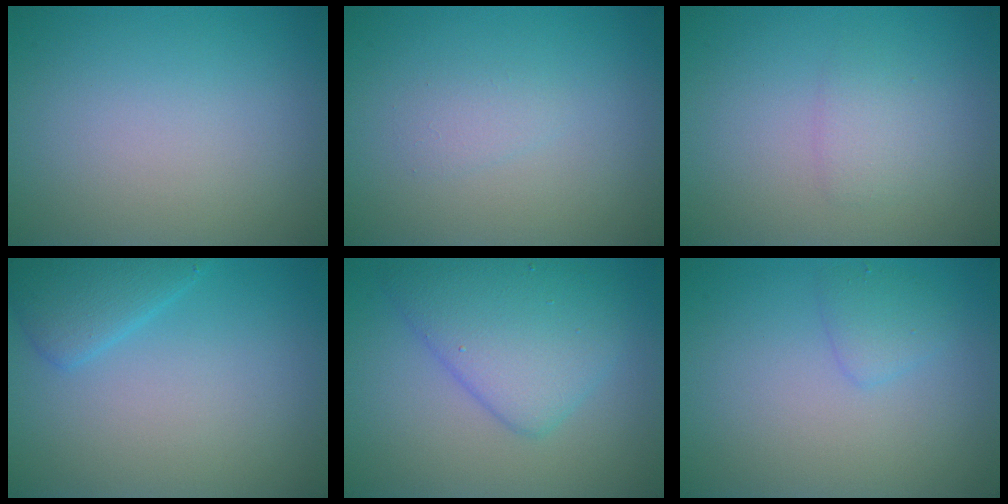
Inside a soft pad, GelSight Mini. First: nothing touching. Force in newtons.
{"total": 1.0, "press": 1.0, "slide": 0.0}
{"total": 1.4, "press": 1.4, "slide": 0.0}
{"total": 2.8, "press": 2.8, "slide": 0.2}
{"total": 5.5, "press": 5.5, "slide": 0.1}
{"total": 1.4, "press": 1.4, "slide": 0.1}